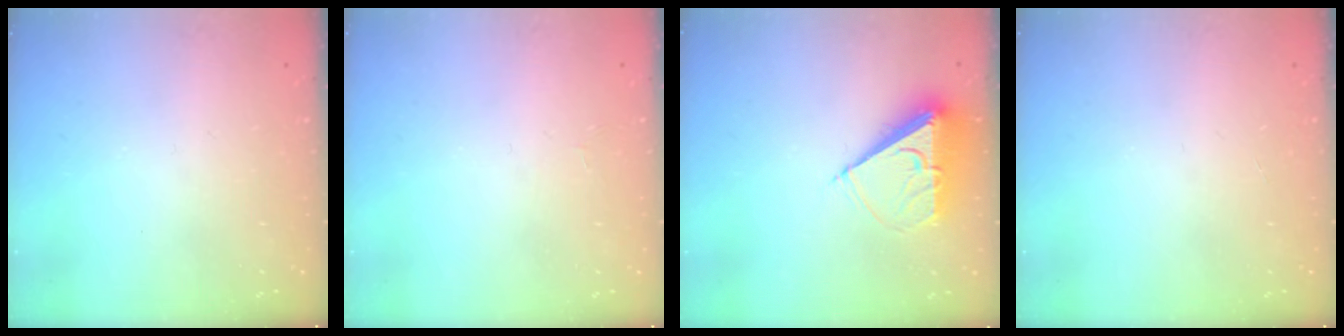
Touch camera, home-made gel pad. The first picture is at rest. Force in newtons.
{"total": 1.6, "press": 1.6, "slide": 0.2}
{"total": 7.1, "press": 7.0, "slide": 0.8}
{"total": 0.0}